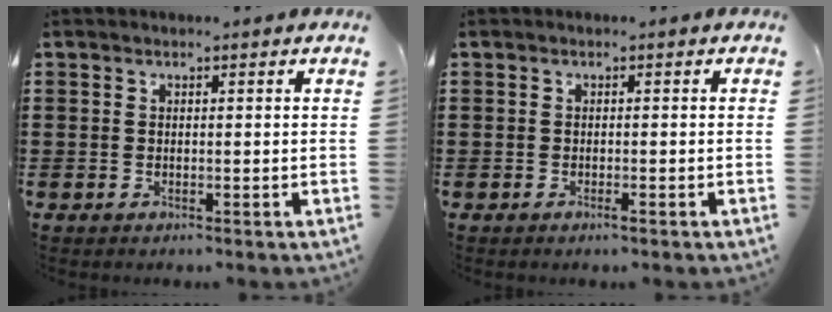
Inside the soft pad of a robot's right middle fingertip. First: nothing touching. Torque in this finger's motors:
{"motor_torque": [0.42, -0.32, 0.00, 0.03]}